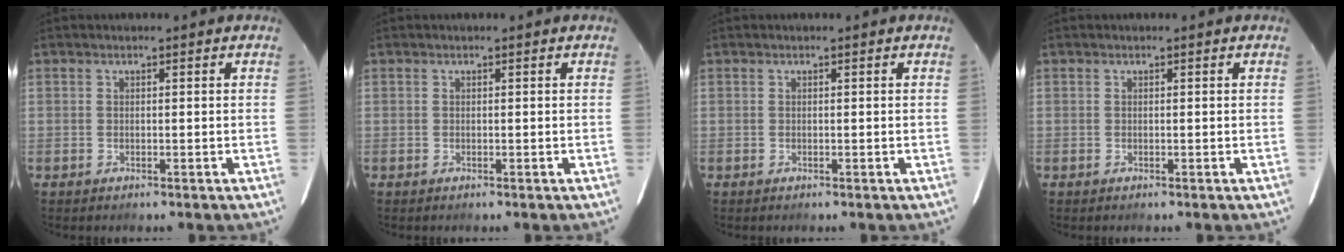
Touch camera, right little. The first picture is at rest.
{"total": 0.0}
{"total": 0.0}
{"total": 0.0}